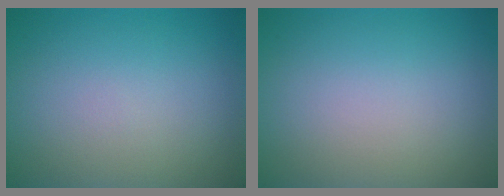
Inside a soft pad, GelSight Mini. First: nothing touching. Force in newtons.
{"total": 0.0}